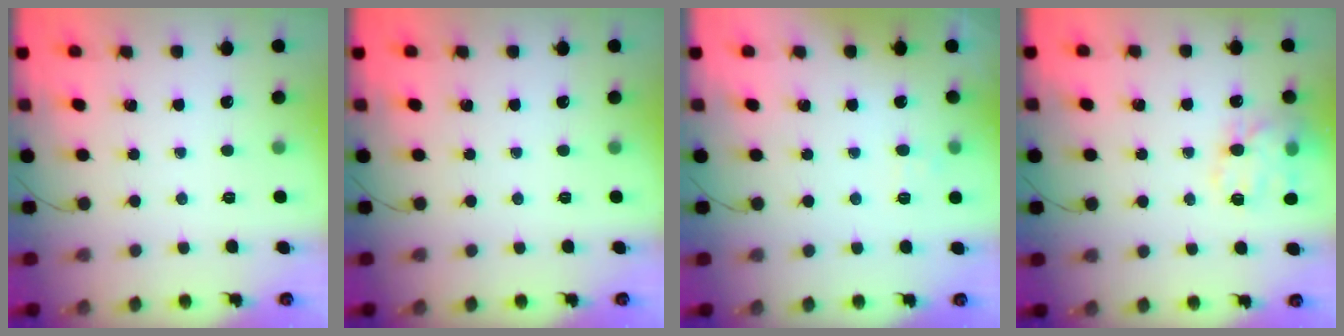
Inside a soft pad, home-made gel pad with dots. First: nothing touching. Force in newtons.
{"total": 0.0}
{"total": 3.9, "press": 3.5, "slide": 1.8}
{"total": 15.0, "press": 14.9, "slide": 2.2}